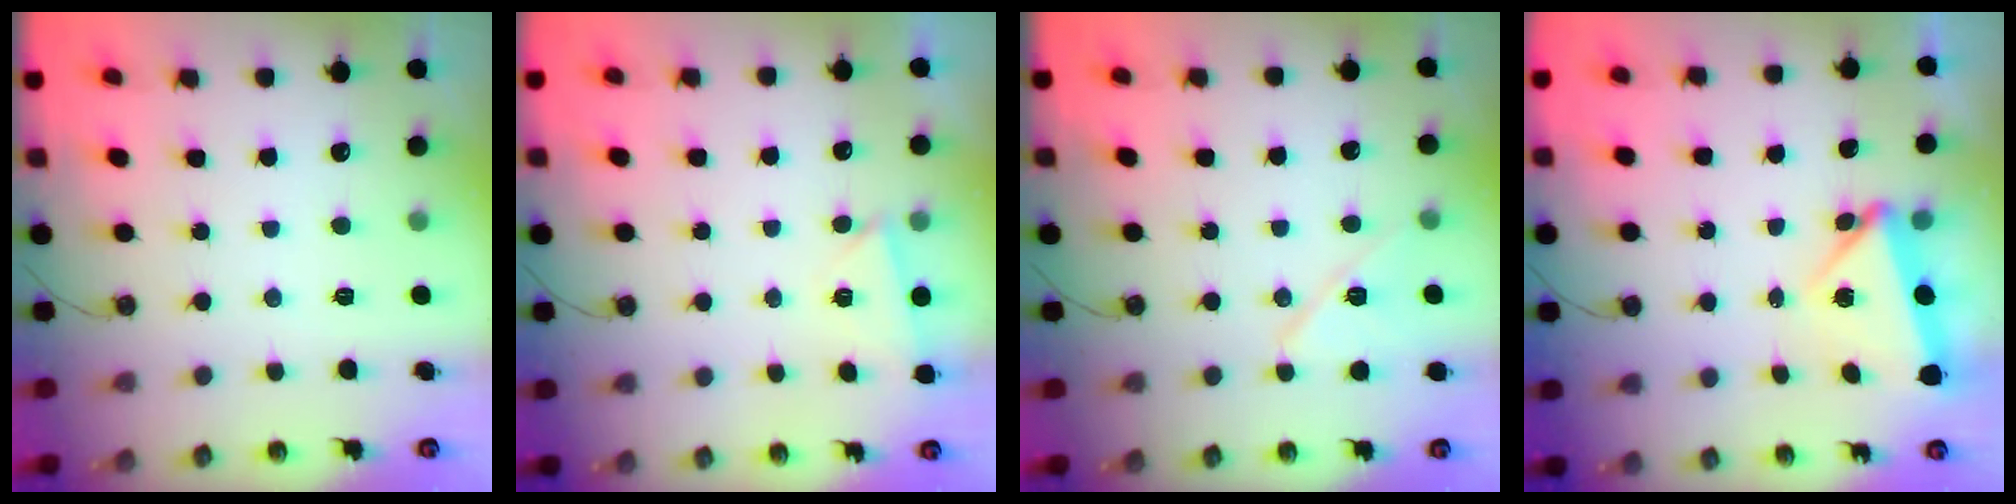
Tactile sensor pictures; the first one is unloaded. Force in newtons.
{"total": 3.0, "press": 2.9, "slide": 0.5}
{"total": 9.6, "press": 9.6, "slide": 0.9}
{"total": 5.9, "press": 5.6, "slide": 1.8}